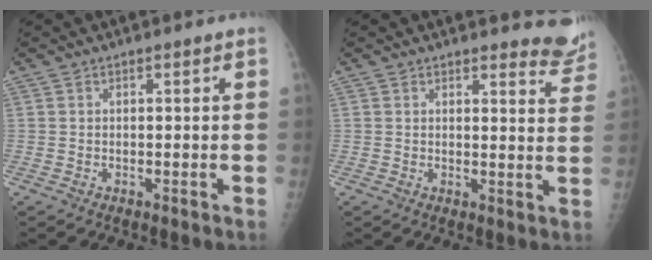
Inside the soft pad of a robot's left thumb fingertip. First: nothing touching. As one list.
[{"total": 6.0, "force": [5.8, 1.4, 0.5], "torque": [0.023, -0.047, 0.046]}]